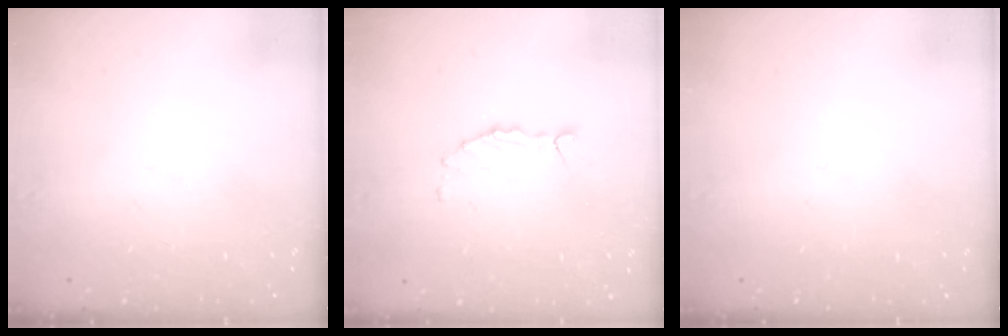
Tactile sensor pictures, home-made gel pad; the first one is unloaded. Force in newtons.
{"total": 2.1, "press": 2.0, "slide": 0.3}
{"total": 0.0}